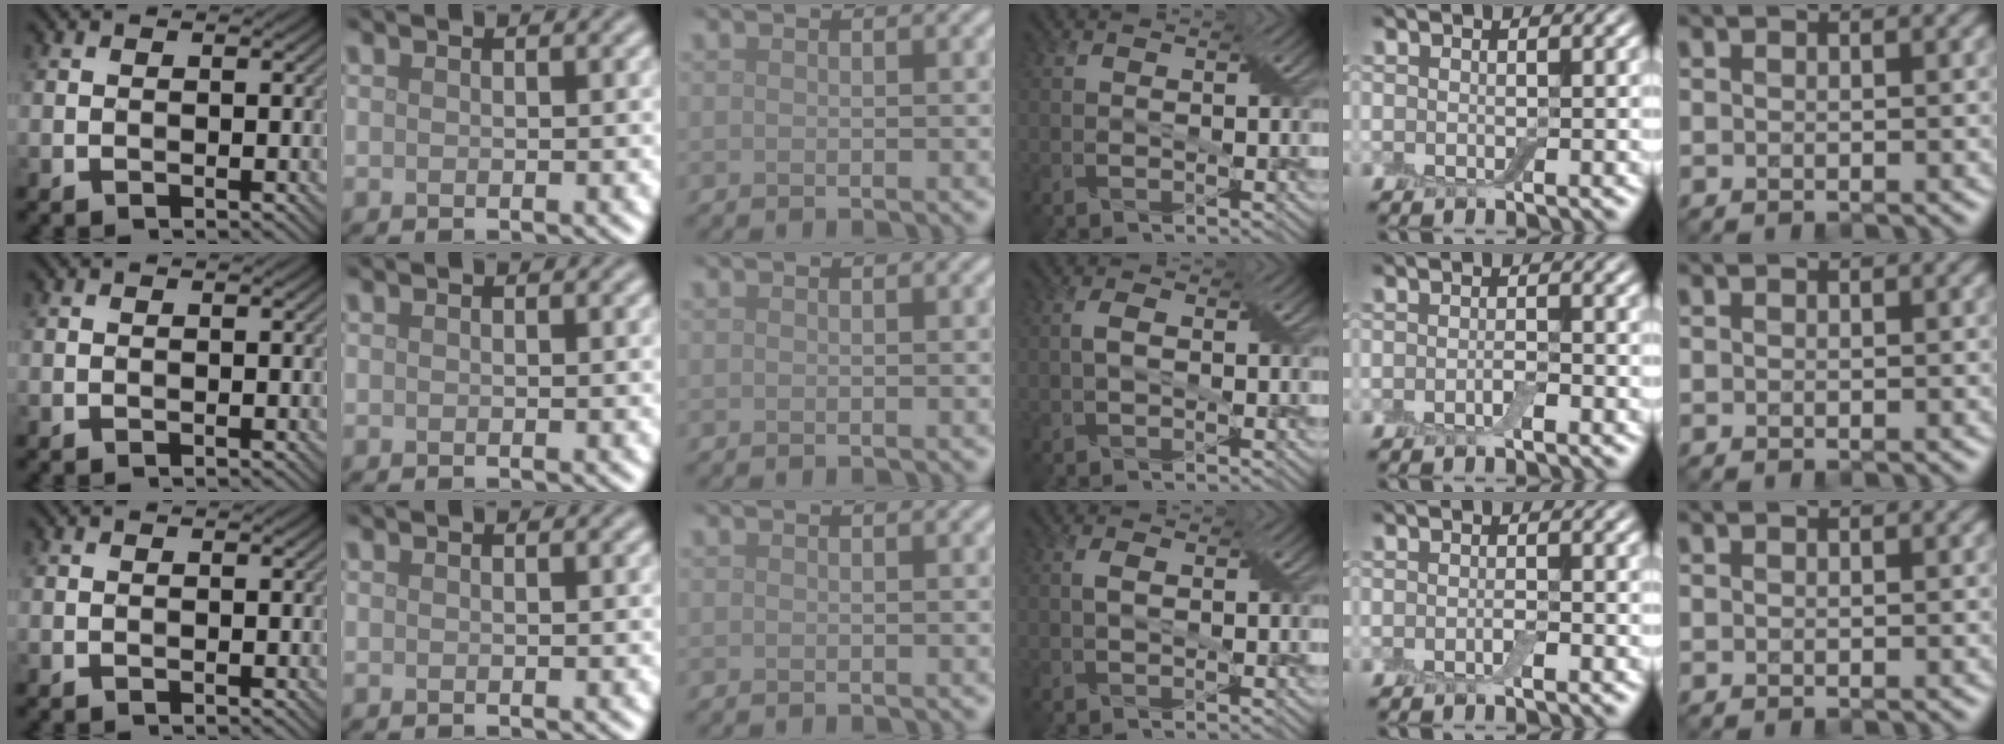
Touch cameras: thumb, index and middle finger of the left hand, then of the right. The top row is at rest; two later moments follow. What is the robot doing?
{"motion": "fold", "object": "bandage"}